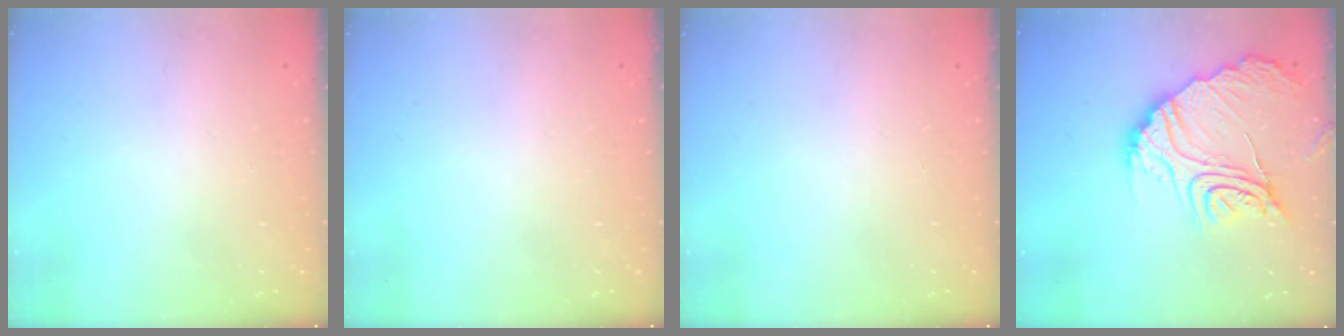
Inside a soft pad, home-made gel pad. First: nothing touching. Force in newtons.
{"total": 0.0}
{"total": 0.0}
{"total": 18.5, "press": 18.4, "slide": 1.9}